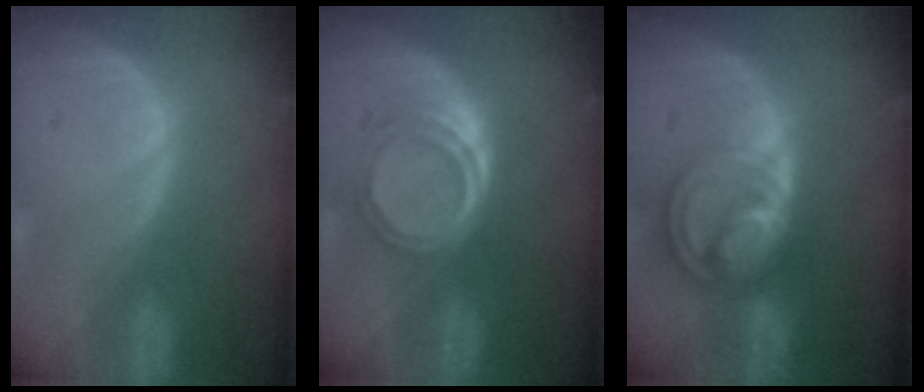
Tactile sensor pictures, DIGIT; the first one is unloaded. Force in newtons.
{"total": 5.1, "press": 4.5, "slide": 2.5}
{"total": 8.7, "press": 7.4, "slide": 4.6}